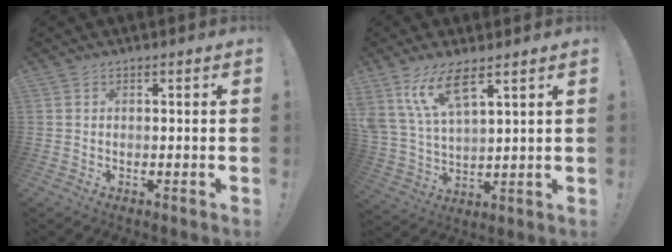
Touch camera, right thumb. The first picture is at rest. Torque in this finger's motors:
{"motor_torque": [0.26, 0.31, 0.79, 0.50, 0.21]}